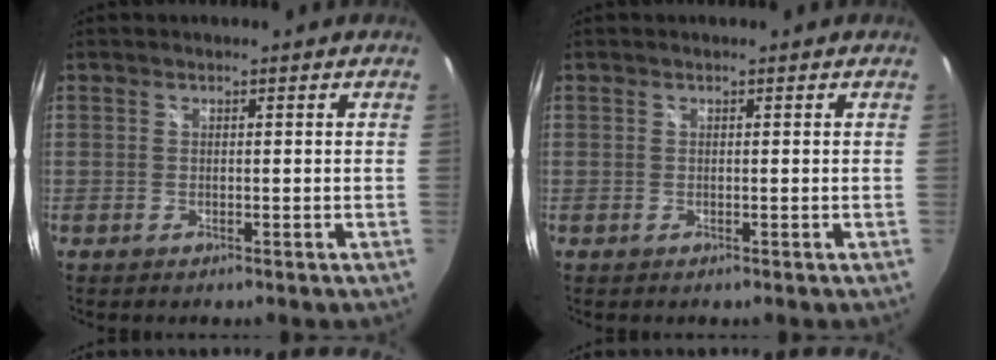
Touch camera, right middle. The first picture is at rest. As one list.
[{"total": 0.0}]